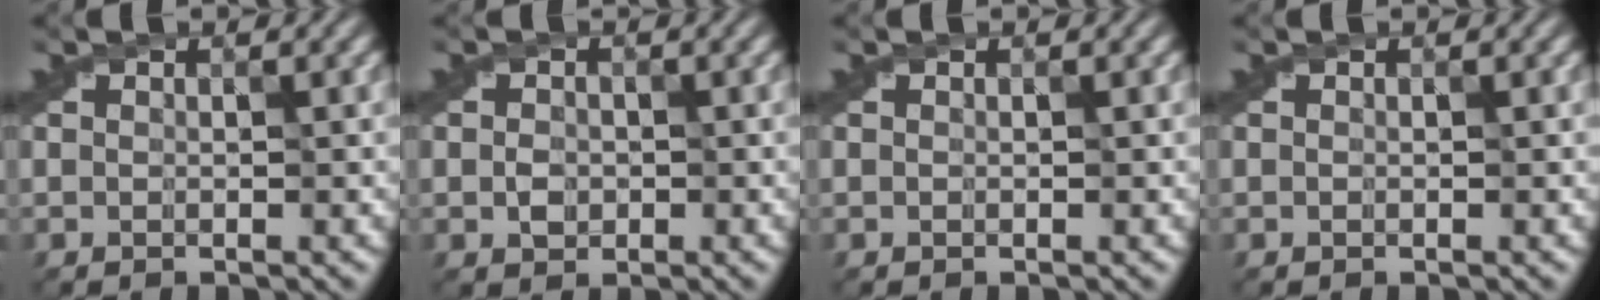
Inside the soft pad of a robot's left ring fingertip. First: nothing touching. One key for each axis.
{"total": 1.4, "fx": -0.2, "fy": 1.2, "fz": 0.7, "tx": -0.013, "ty": 0.000, "tz": -0.007}
{"total": 0.0}
{"total": 0.0}